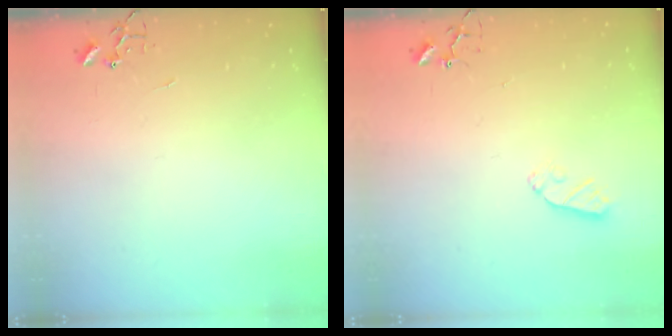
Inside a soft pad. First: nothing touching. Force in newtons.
{"total": 6.2, "press": 6.2, "slide": 0.0}